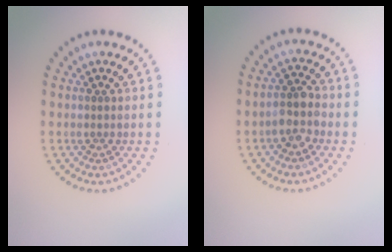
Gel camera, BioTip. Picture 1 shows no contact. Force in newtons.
{"total": 2.8, "press": 2.5, "slide": 1.2}